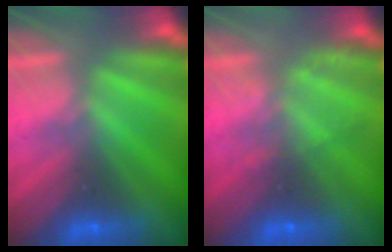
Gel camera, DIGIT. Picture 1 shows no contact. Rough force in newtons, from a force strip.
{"total": 2.2}